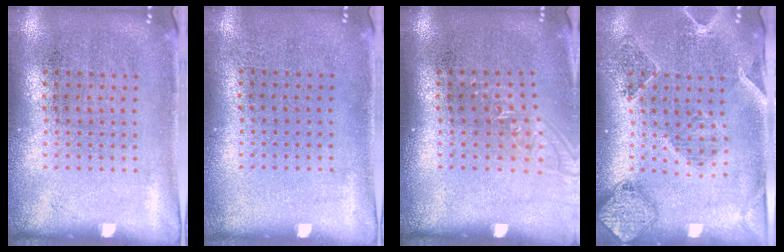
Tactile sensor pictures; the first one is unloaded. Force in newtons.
{"total": 0.0}
{"total": 1.0, "press": 0.9, "slide": 0.3}
{"total": 0.7, "press": 0.7, "slide": 0.3}